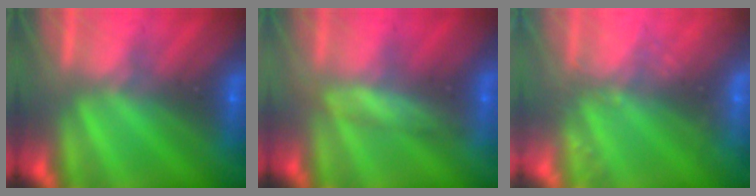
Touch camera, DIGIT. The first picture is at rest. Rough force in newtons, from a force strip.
{"total": 2.4}
{"total": 2.4}